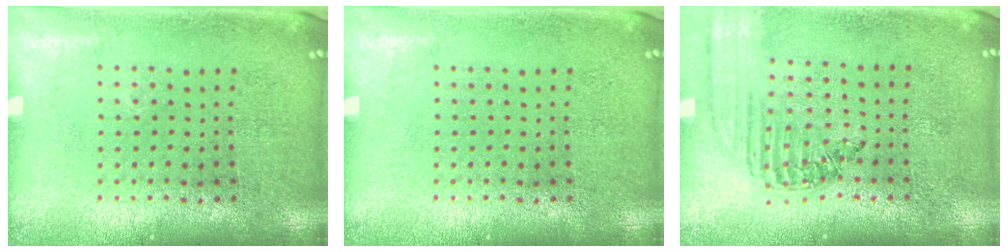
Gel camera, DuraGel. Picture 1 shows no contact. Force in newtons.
{"total": 0.0}
{"total": 1.5, "press": 1.3, "slide": 0.7}